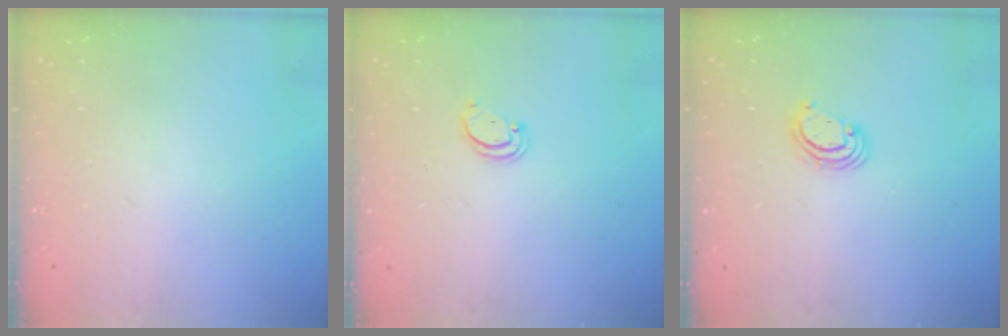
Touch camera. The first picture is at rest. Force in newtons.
{"total": 1.6, "press": 1.6, "slide": 0.1}
{"total": 3.5, "press": 3.5, "slide": 0.3}